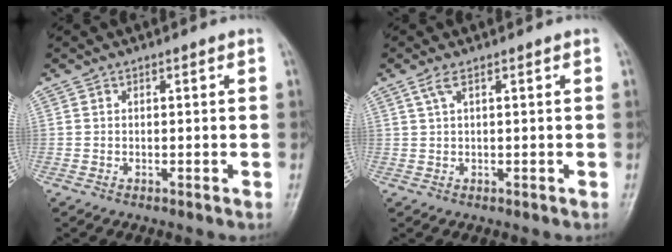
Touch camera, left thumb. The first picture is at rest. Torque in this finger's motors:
{"motor_torque": [0.15, 0.05, 0.18, -0.03, 0.06]}